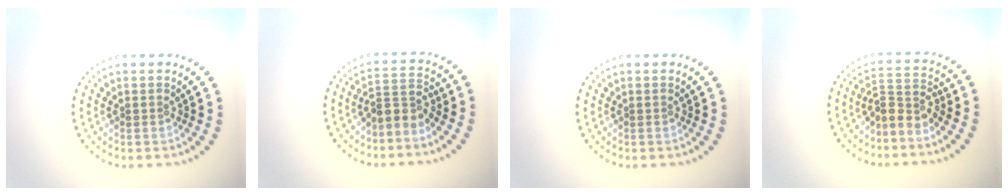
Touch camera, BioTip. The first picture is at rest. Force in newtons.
{"total": 2.7, "press": 1.8, "slide": 1.9}
{"total": 0.0}
{"total": 2.8, "press": 2.1, "slide": 1.9}